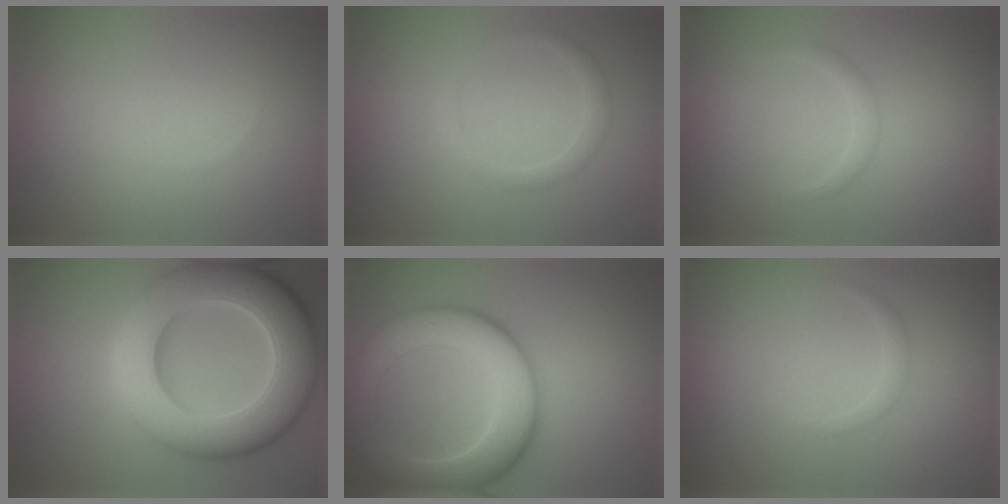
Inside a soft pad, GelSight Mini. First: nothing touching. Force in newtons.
{"total": 1.5, "press": 1.5, "slide": 0.1}
{"total": 1.0, "press": 1.0, "slide": 0.1}
{"total": 12.5, "press": 12.5, "slide": 0.3}
{"total": 8.2, "press": 8.1, "slide": 0.6}
{"total": 0.9, "press": 0.9, "slide": 0.1}